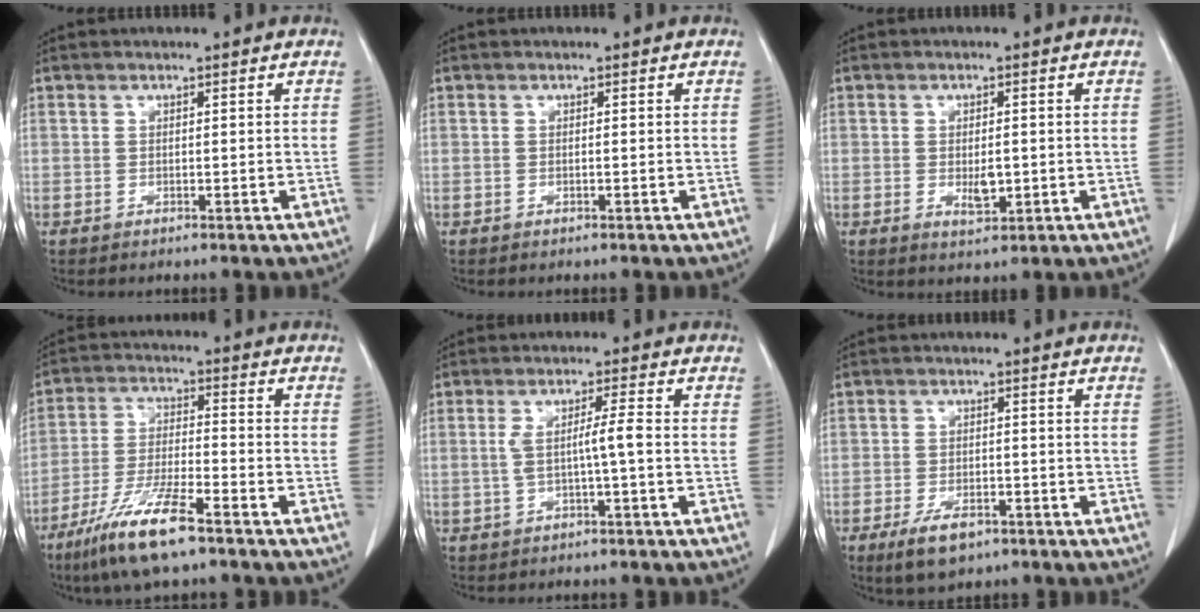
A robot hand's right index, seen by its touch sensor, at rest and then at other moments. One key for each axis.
{"total": 0.0}
{"total": 3.4, "fx": -0.4, "fy": 1.4, "fz": 3.0, "tx": -0.052, "ty": -0.005, "tz": -0.002}
{"total": 11.5, "fx": -7.6, "fy": 1.5, "fz": 8.5, "tx": -0.175, "ty": -0.025, "tz": -0.141}
{"total": 4.1, "fx": -0.4, "fy": -0.3, "fz": 4.1, "tx": -0.078, "ty": 0.009, "tz": -0.003}
{"total": 5.4, "fx": -3.2, "fy": 2.7, "fz": 3.5, "tx": -0.067, "ty": -0.004, "tz": -0.049}